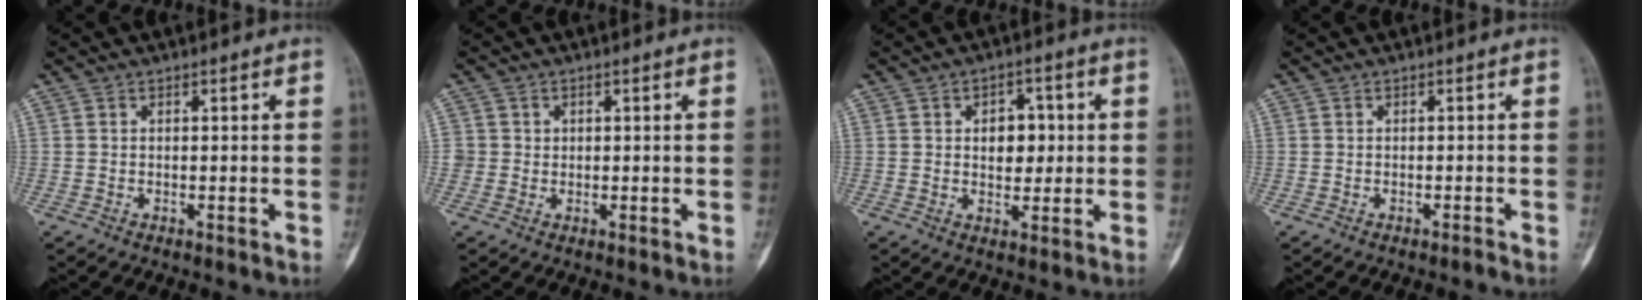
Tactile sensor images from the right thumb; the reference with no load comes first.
{"total": 1.8, "force": [0.3, 1.8, 0.1], "torque": [0.014, 0.004, 0.002]}
{"total": 6.1, "force": [0.8, 4.1, 4.3], "torque": [-0.026, -0.002, 0.011]}
{"total": 0.5, "force": [-0.5, -0.1, 0.2], "torque": [-0.005, 0.006, -0.009]}